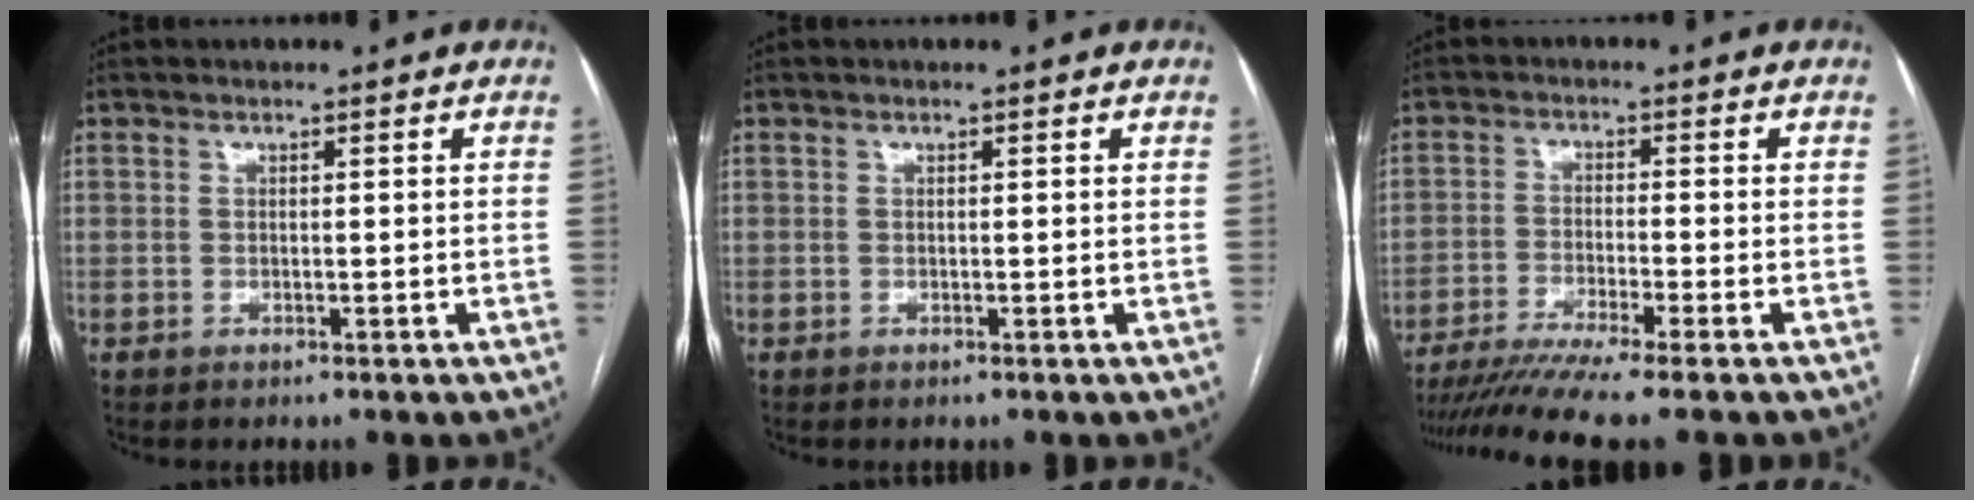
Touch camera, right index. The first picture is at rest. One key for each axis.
{"total": 0.0}
{"total": 10.0, "fx": -8.3, "fy": -1.6, "fz": 5.5, "tx": -0.073, "ty": -0.026, "tz": -0.132}